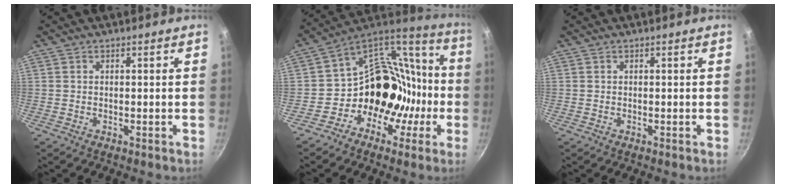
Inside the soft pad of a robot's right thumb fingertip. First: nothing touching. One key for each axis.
{"total": 18.8, "fx": -5.6, "fy": 15.3, "fz": 9.3, "tx": -0.084, "ty": 0.093, "tz": -0.101}
{"total": 0.0}